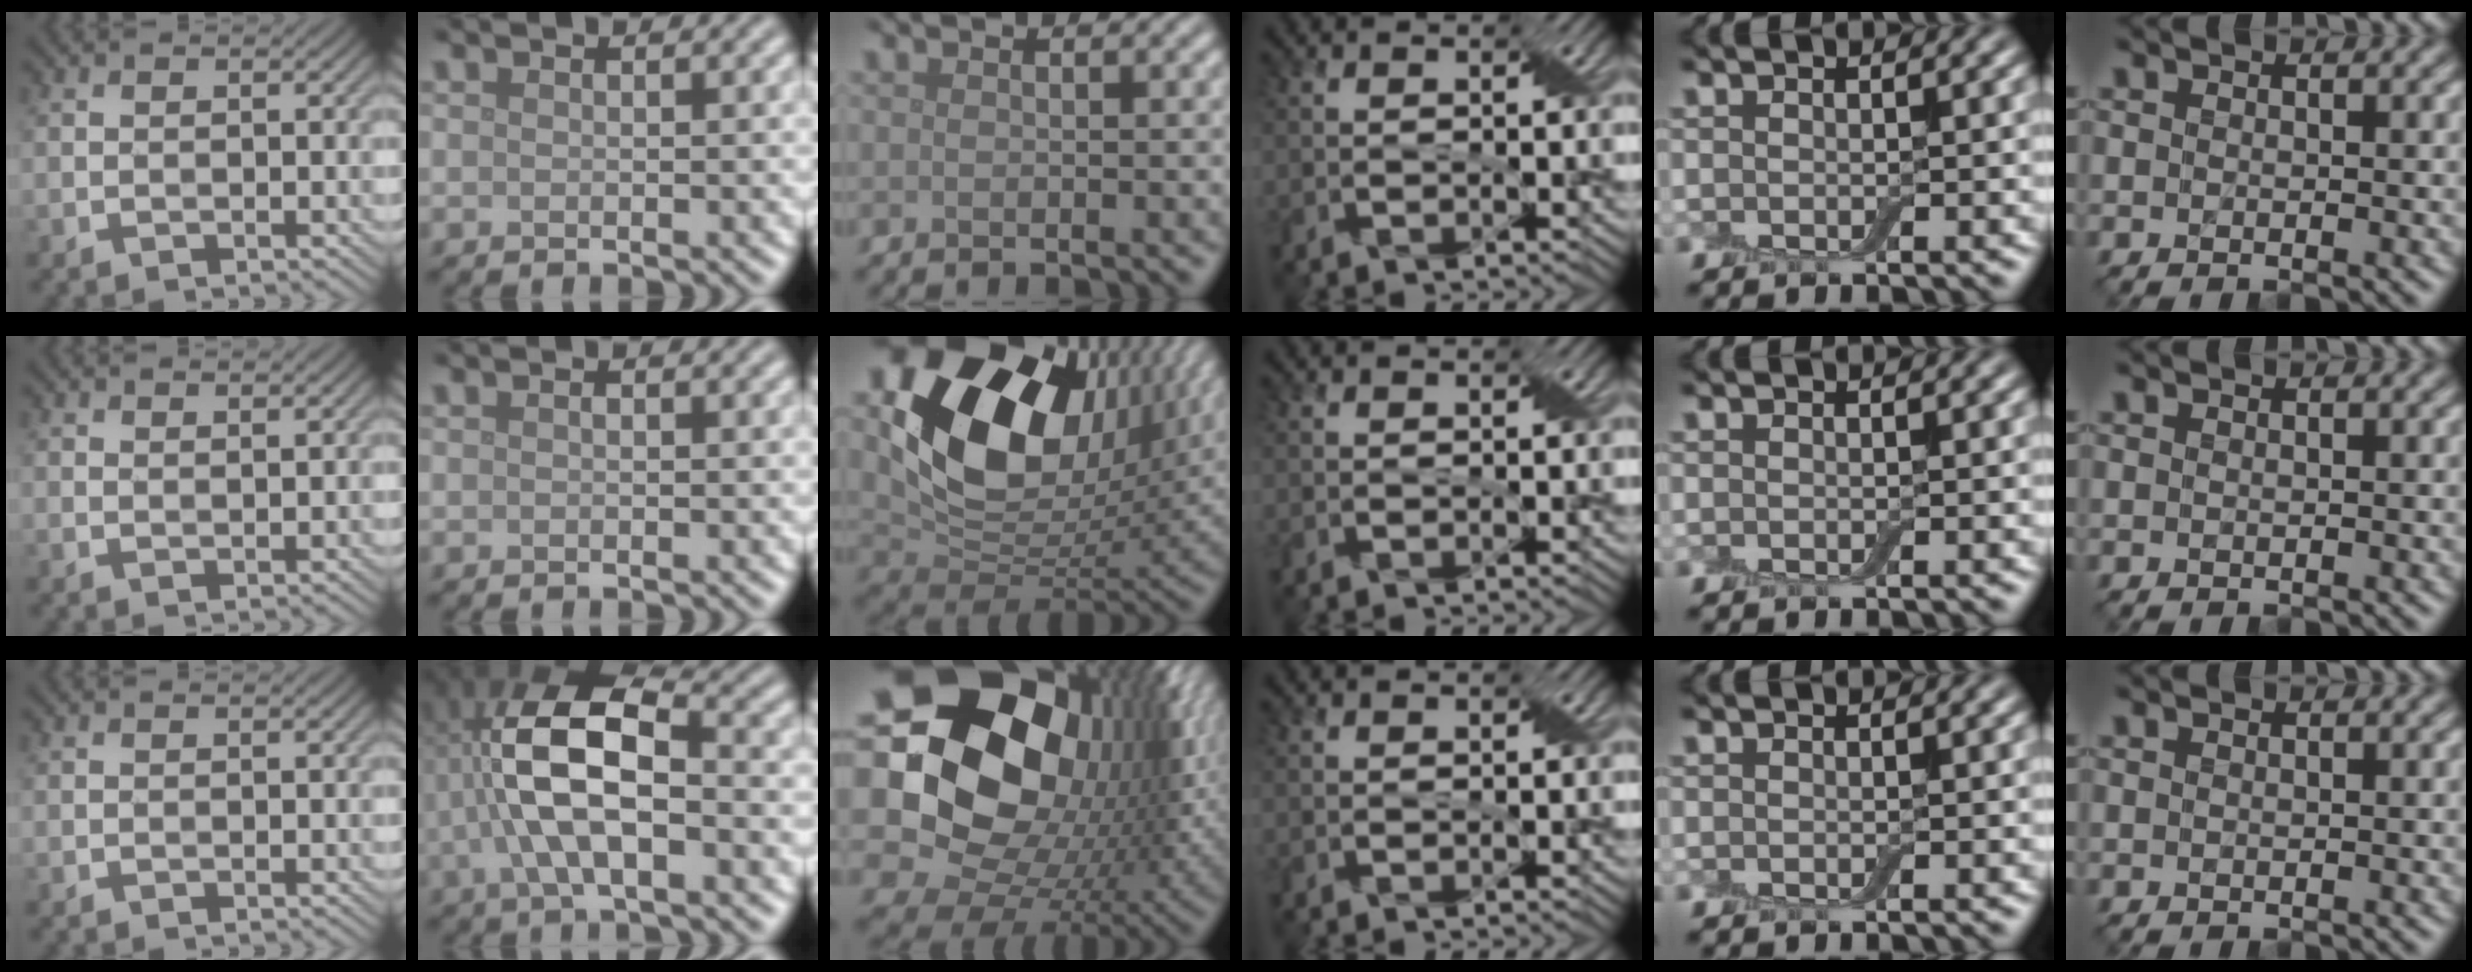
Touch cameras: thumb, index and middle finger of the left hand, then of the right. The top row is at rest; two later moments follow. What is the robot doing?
{"motion": "wrap", "object": "cling film"}